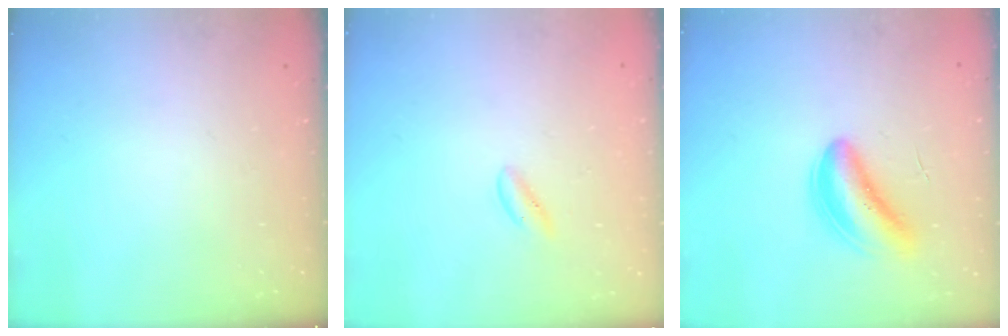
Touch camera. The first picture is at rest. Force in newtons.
{"total": 0.0}
{"total": 5.1, "press": 4.6, "slide": 2.2}